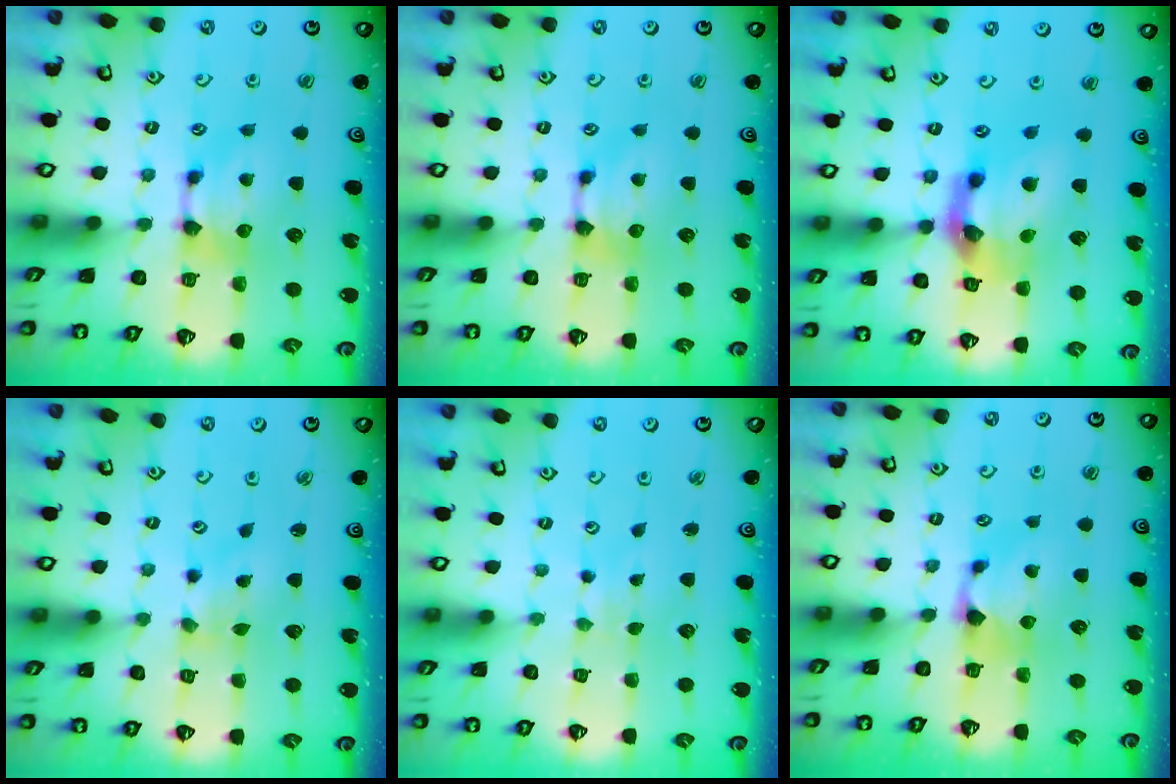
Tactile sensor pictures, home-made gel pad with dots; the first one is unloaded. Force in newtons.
{"total": 0.0}
{"total": 9.1, "press": 8.8, "slide": 2.5}
{"total": 2.5, "press": 2.3, "slide": 0.9}
{"total": 5.0, "press": 5.0, "slide": 0.2}
{"total": 1.1, "press": 0.9, "slide": 0.7}